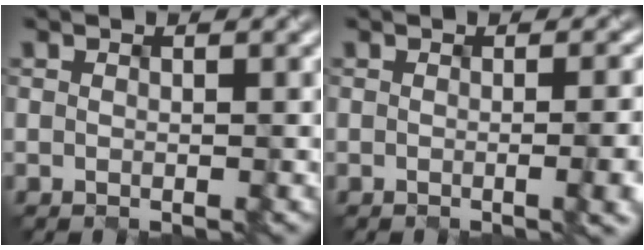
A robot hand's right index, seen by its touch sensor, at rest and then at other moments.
{"total": 5.9, "force": [-0.7, 2.7, 5.2], "torque": [-0.021, 0.012, -0.006]}